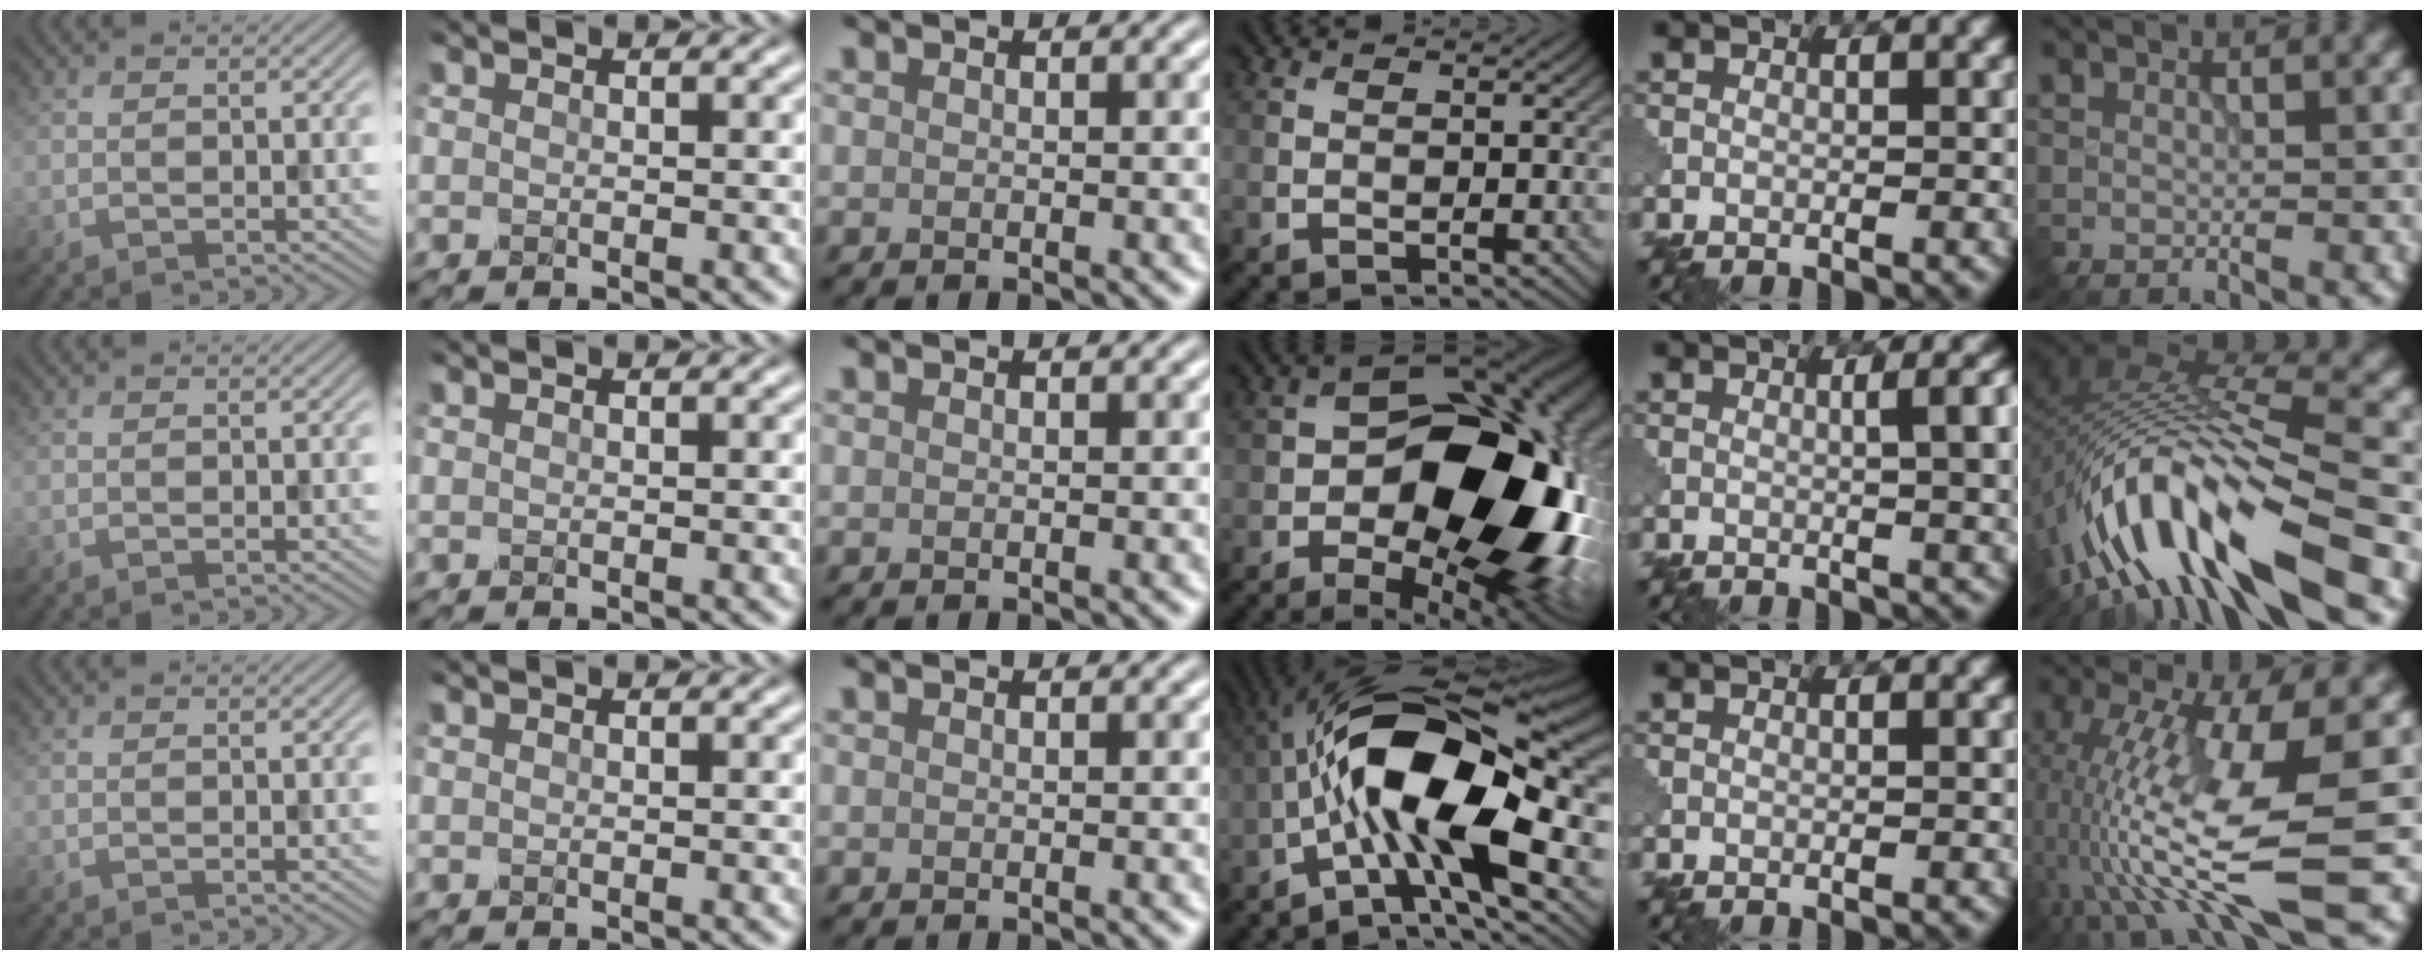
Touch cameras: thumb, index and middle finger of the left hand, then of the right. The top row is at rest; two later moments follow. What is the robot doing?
{"motion": "shake", "object": "medicine bottle"}